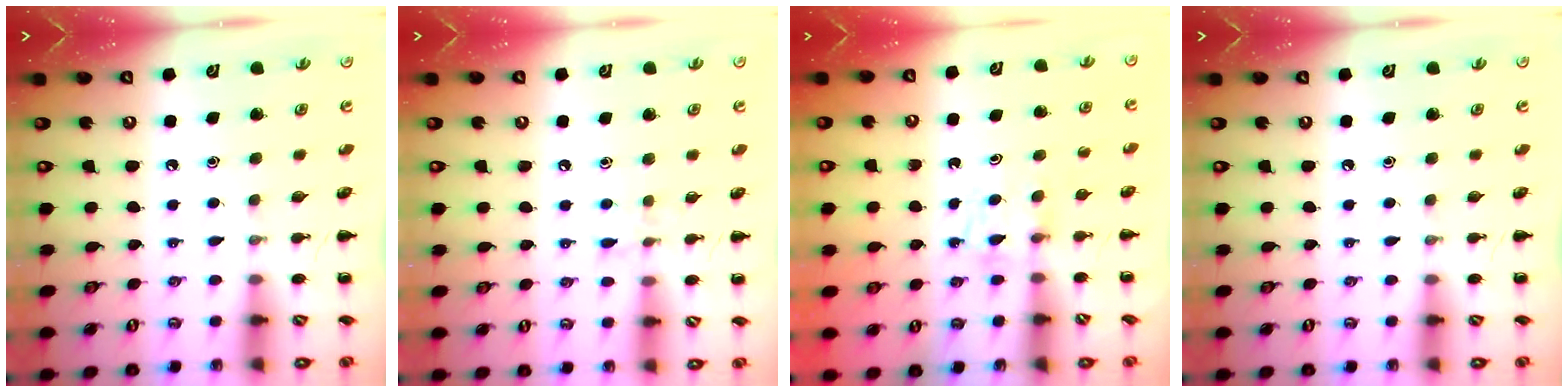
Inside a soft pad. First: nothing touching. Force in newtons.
{"total": 4.4, "press": 4.3, "slide": 1.2}
{"total": 4.0, "press": 3.7, "slide": 1.4}
{"total": 0.0}